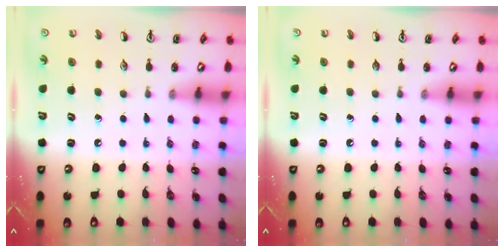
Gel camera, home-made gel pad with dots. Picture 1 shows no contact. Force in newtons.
{"total": 0.0}